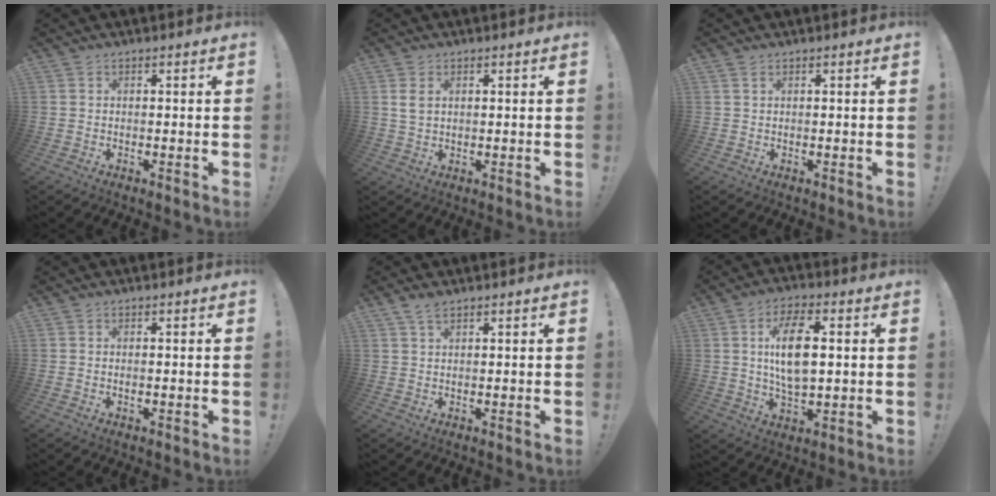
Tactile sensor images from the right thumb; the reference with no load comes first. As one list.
[{"total": 3.4, "force": [1.3, 2.1, 2.4], "torque": [-0.046, -0.002, 0.021]}, {"total": 1.0, "force": [0.7, 0.5, 0.5], "torque": [-0.008, 0.000, 0.012]}, {"total": 0.6, "force": [0.2, 0.1, 0.6], "torque": [-0.009, -0.001, 0.002]}, {"total": 3.1, "force": [2.2, 1.1, 1.9], "torque": [-0.037, -0.006, 0.040]}, {"total": 12.7, "force": [2.1, 6.3, 10.8], "torque": [-0.185, -0.001, 0.032]}]